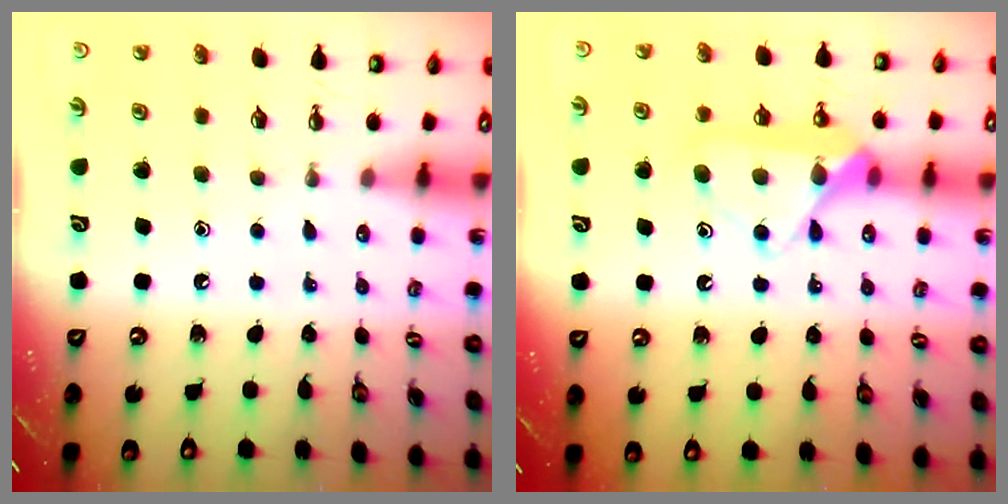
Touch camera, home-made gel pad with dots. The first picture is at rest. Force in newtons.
{"total": 13.0, "press": 13.0, "slide": 0.5}